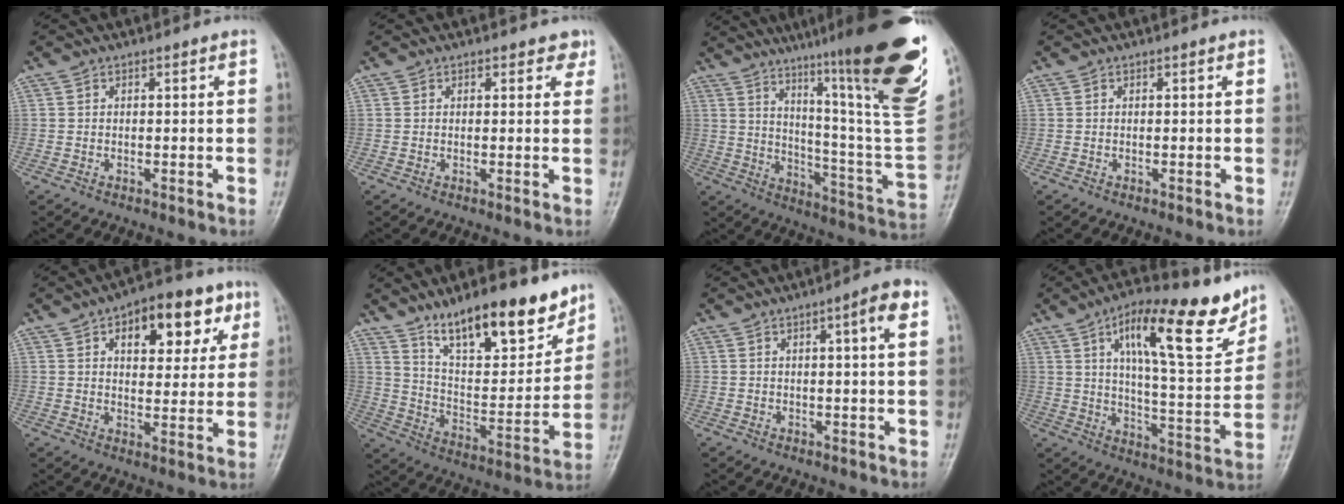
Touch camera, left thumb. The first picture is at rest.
{"total": 2.1, "force": [1.4, 1.3, 0.8], "torque": [0.015, -0.004, 0.011]}
{"total": 32.3, "force": [20.0, 3.4, 25.2], "torque": [-0.298, -0.097, 0.294]}
{"total": 0.0}
{"total": 14.3, "force": [6.2, 7.7, 10.4], "torque": [-0.092, -0.006, 0.083]}
{"total": 19.2, "force": [13.6, 6.4, 11.9], "torque": [-0.143, -0.081, 0.233]}
{"total": 4.8, "force": [1.7, 0.4, 4.4], "torque": [-0.065, 0.004, 0.023]}
{"total": 19.1, "force": [11.2, 5.5, 14.5], "torque": [-0.189, -0.050, 0.181]}